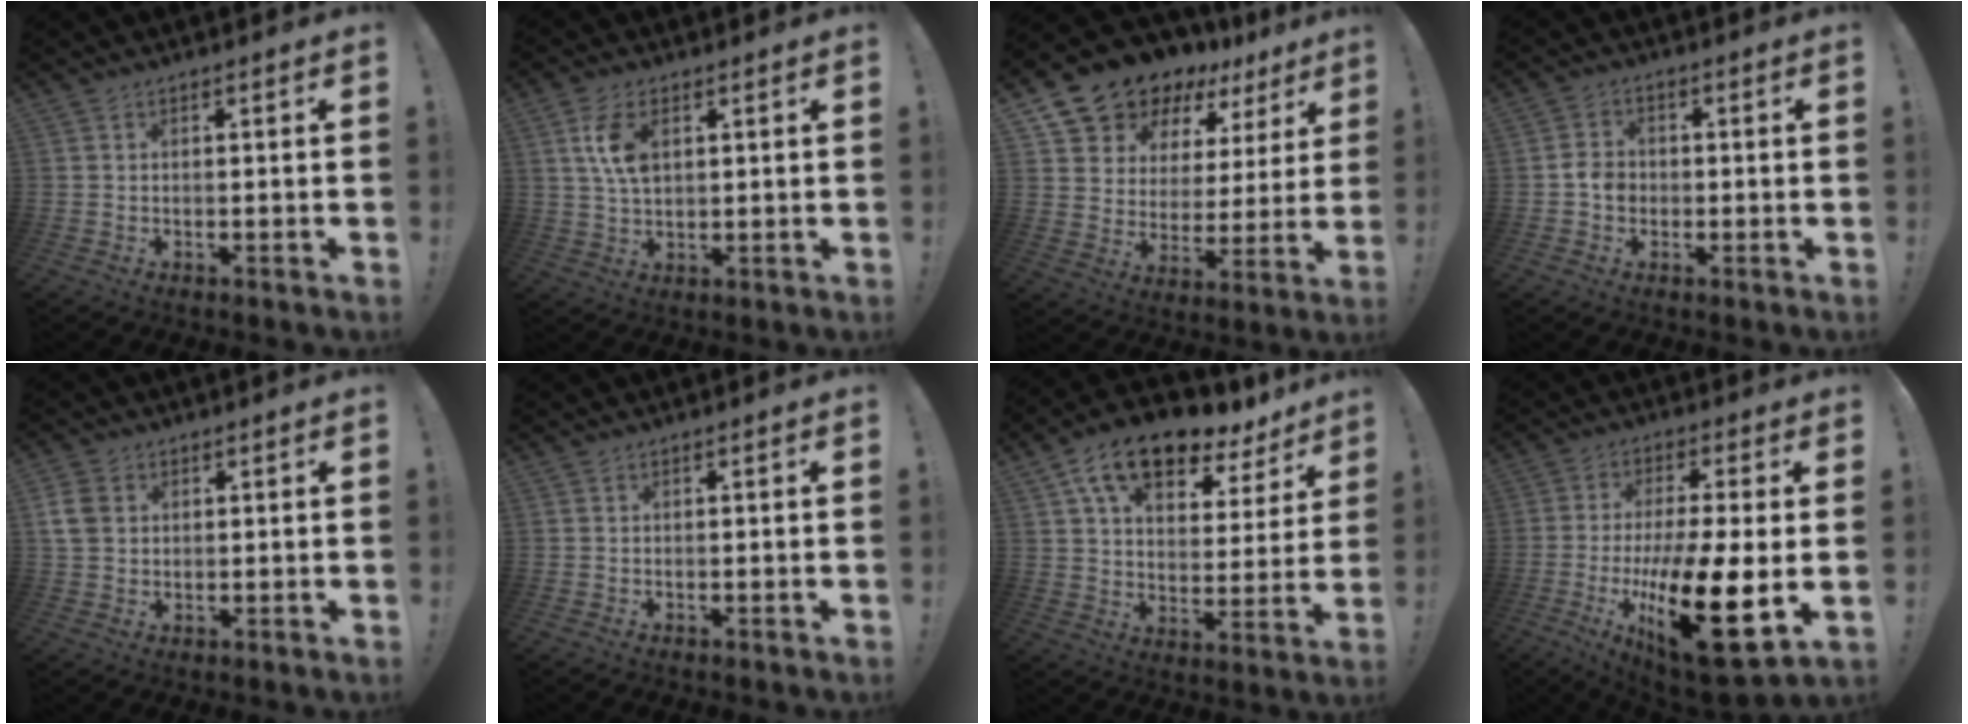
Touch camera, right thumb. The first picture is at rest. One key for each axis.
{"total": 8.2, "fx": 2.5, "fy": 4.7, "fz": 6.2, "tx": -0.123, "ty": -0.001, "tz": 0.045}
{"total": 13.5, "fx": 11.7, "fy": 6.4, "fz": 2.1, "tx": -0.047, "ty": -0.102, "tz": 0.218}
{"total": 4.9, "fx": -1.3, "fy": 4.1, "fz": 2.5, "tx": -0.028, "ty": 0.008, "tz": -0.023}
{"total": 7.2, "fx": 2.0, "fy": 5.5, "fz": 4.2, "tx": -0.085, "ty": 0.004, "tz": 0.043}
{"total": 0.0}
{"total": 15.2, "fx": 10.6, "fy": 7.5, "fz": 8.0, "tx": -0.127, "ty": -0.070, "tz": 0.187}
{"total": 20.9, "fx": -5.1, "fy": 6.8, "fz": 19.1, "tx": -0.330, "ty": 0.017, "tz": -0.075}